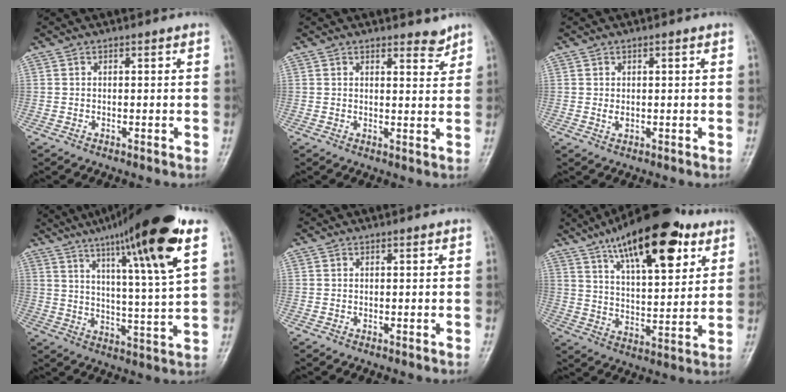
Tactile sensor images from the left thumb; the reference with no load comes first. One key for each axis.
{"total": 3.0, "fx": 2.5, "fy": 1.0, "fz": 1.2, "tx": -0.003, "ty": -0.020, "tz": 0.034}
{"total": 1.5, "fx": 0.3, "fy": 0.8, "fz": 1.3, "tx": -0.023, "ty": 0.003, "tz": 0.009}
{"total": 20.6, "fx": 11.5, "fy": 1.5, "fz": 17.0, "tx": -0.254, "ty": -0.037, "tz": 0.177}
{"total": 0.0}
{"total": 21.4, "fx": 11.9, "fy": 8.0, "fz": 15.8, "tx": -0.219, "ty": -0.034, "tz": 0.193}